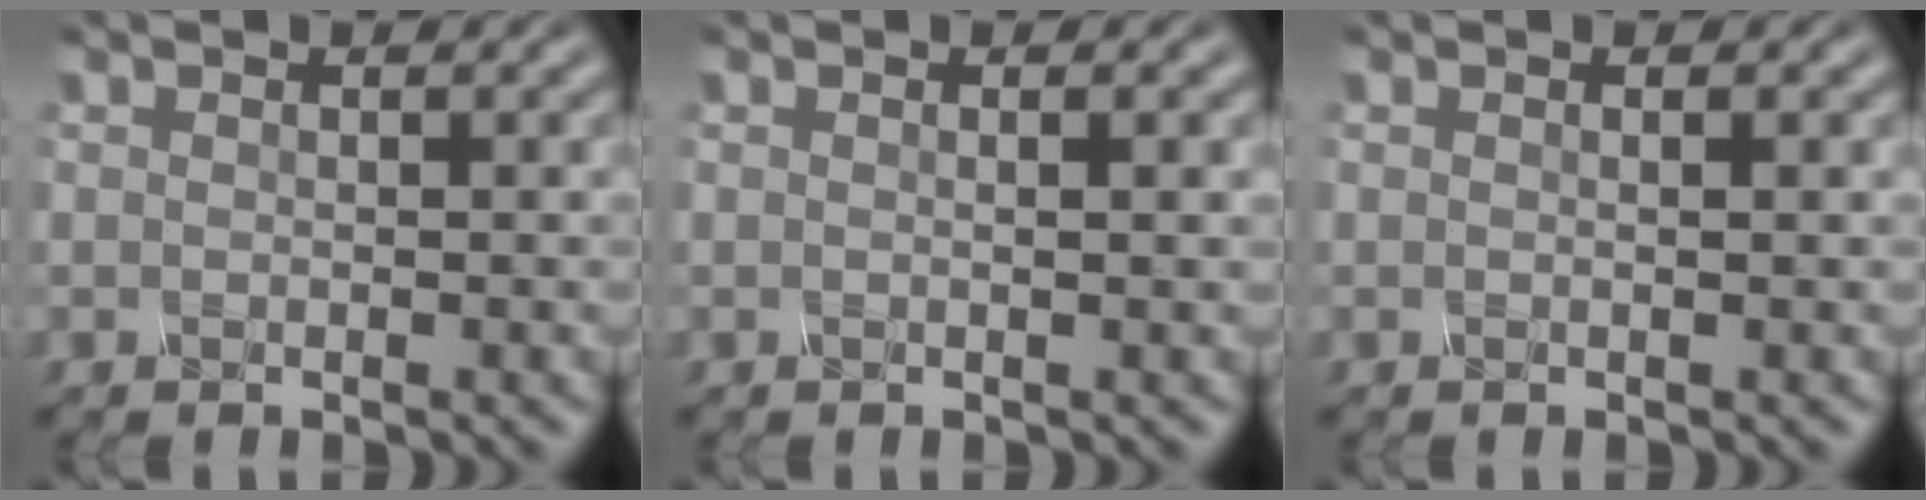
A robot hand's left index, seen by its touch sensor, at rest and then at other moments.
{"total": 1.4, "force": [0.2, 0.5, 1.3], "torque": [-0.015, 0.004, -0.005]}
{"total": 0.8, "force": [0.1, 0.2, 0.7], "torque": [-0.008, 0.003, -0.003]}